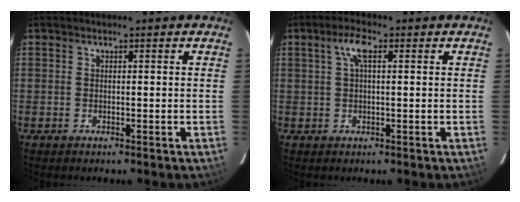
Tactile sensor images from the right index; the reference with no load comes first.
{"total": 3.7, "force": [1.3, 0.7, 3.4], "torque": [-0.069, 0.008, 0.023]}